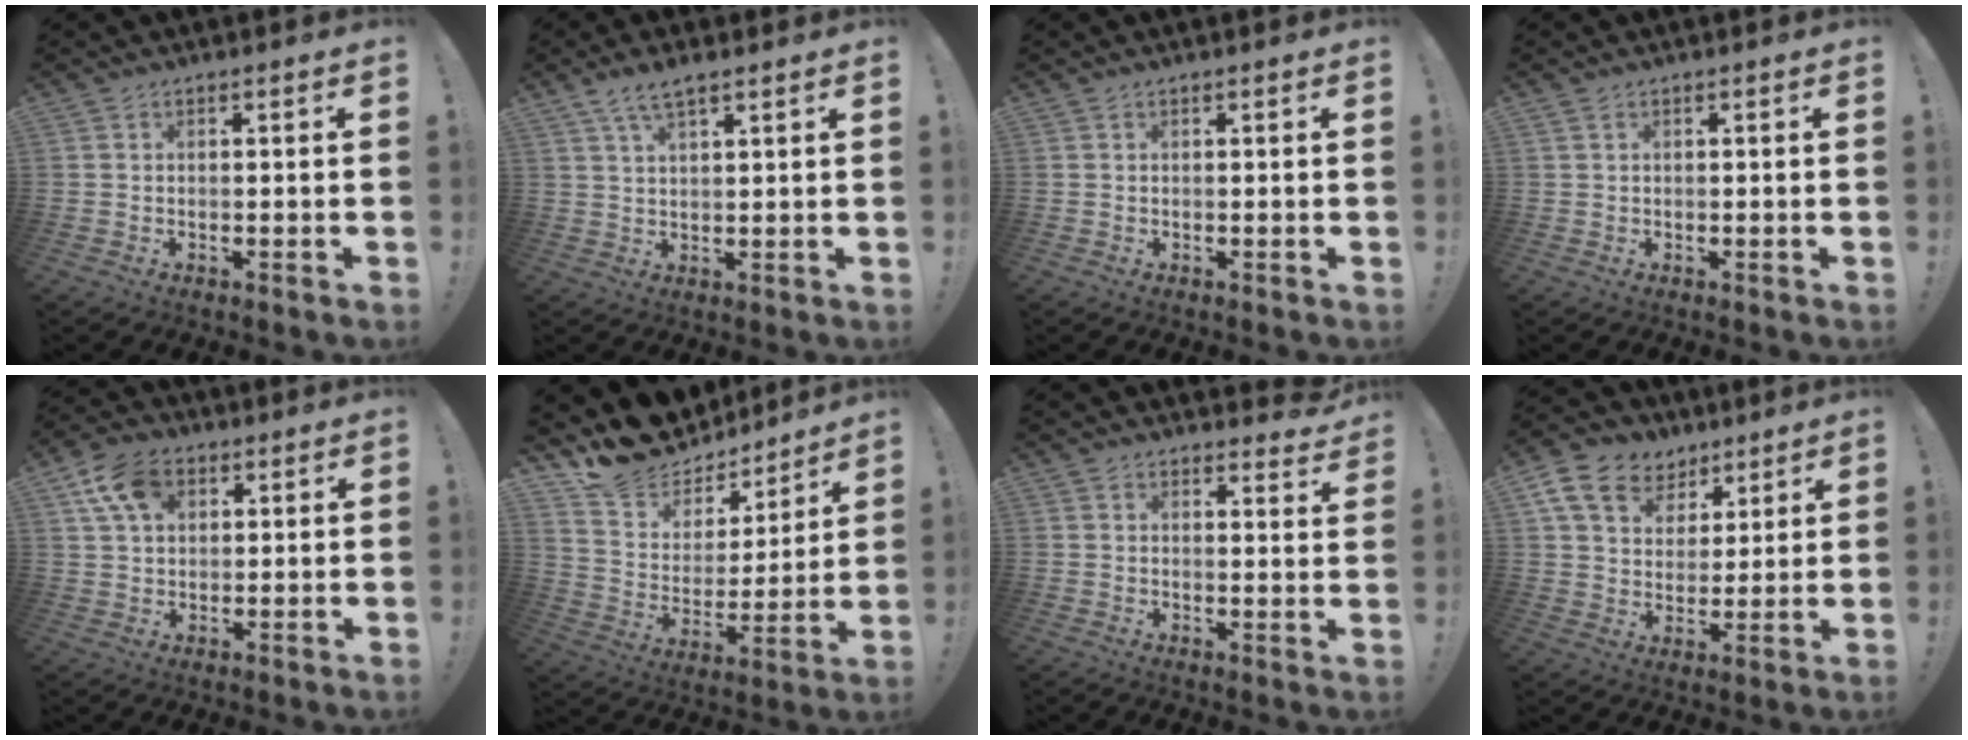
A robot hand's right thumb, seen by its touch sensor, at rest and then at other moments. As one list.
[{"total": 5.0, "force": [3.4, 1.3, 3.4], "torque": [-0.062, -0.012, 0.062]}, {"total": 0.0}, {"total": 0.7, "force": [0.5, 0.4, 0.3], "torque": [-0.013, 0.003, 0.011]}, {"total": 11.5, "force": [4.9, 7.7, 6.9], "torque": [-0.119, -0.007, 0.094]}, {"total": 16.1, "force": [13.5, 8.1, 3.4], "torque": [-0.072, -0.108, 0.257]}, {"total": 3.8, "force": [3.2, 1.7, 1.1], "torque": [-0.002, -0.027, 0.055]}, {"total": 13.4, "force": [7.5, 9.7, 5.3], "torque": [-0.081, -0.045, 0.147]}]